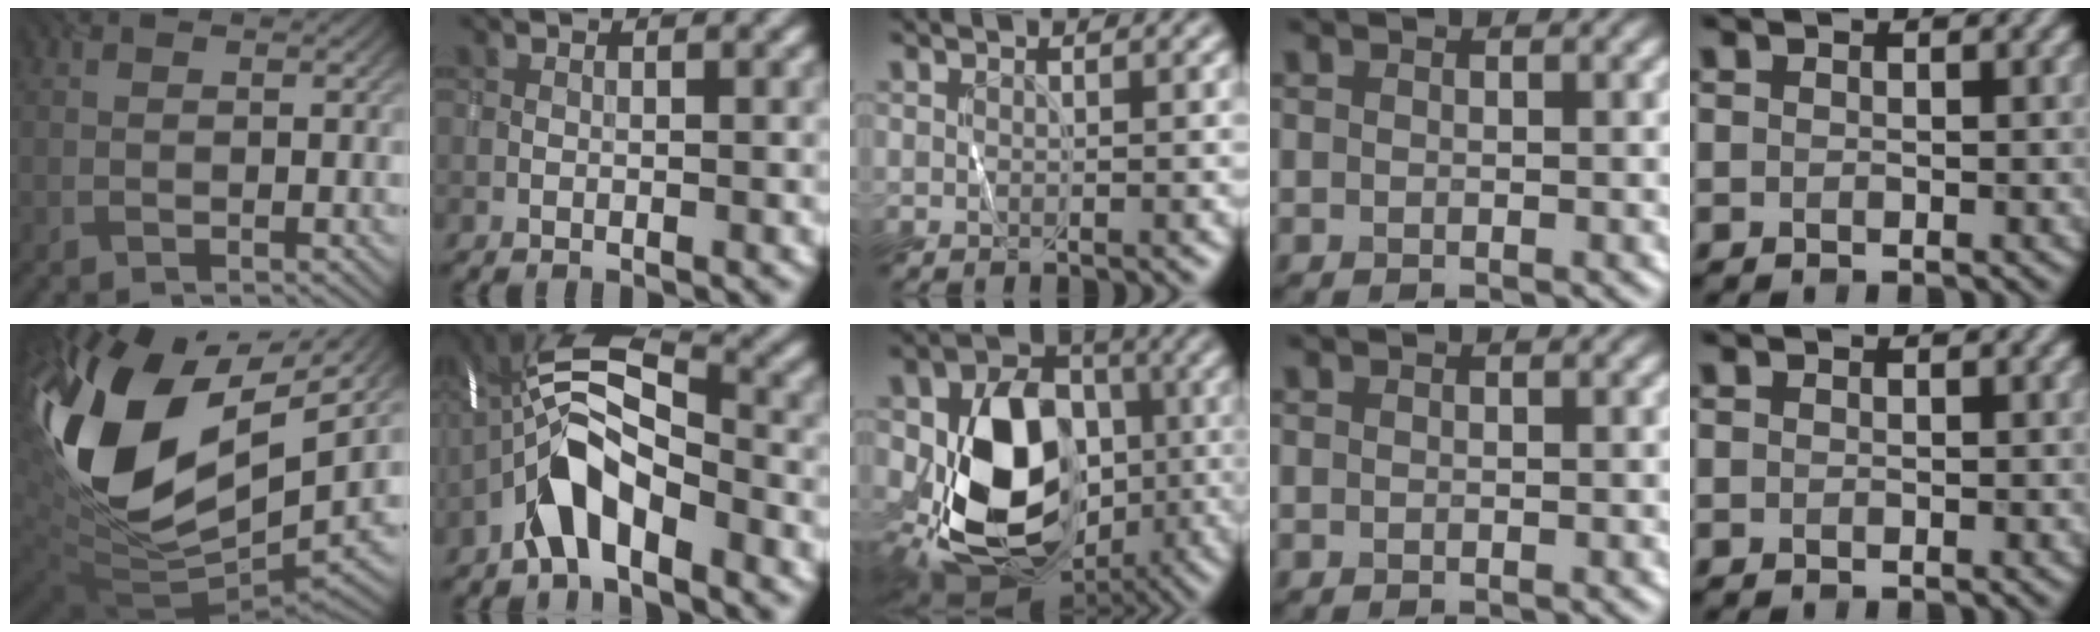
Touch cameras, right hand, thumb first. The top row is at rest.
{"thumb": {"total": 18.5, "force": [5.4, 11.1, 13.9], "torque": [-0.319, -0.003, 0.094]}, "index": {"total": 6.8, "force": [-3.2, 2.8, 5.3], "torque": [-0.103, 0.016, -0.071]}, "middle": {"total": 13.4, "force": [-3.0, 9.6, 8.9], "torque": [-0.149, -0.014, -0.049]}}